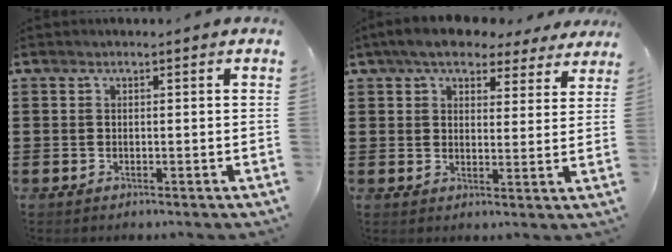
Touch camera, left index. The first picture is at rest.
{"total": 6.4, "force": [5.5, 2.2, 2.4], "torque": [-0.062, -0.007, 0.101]}